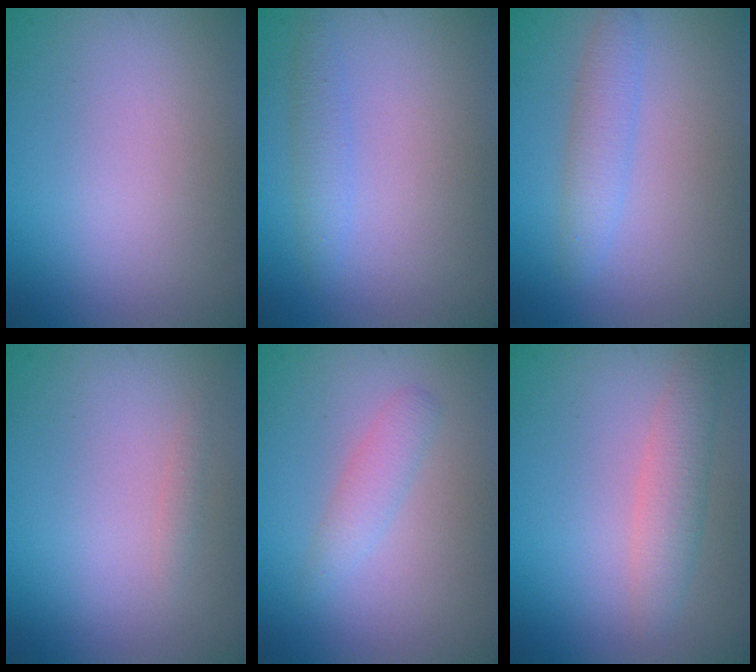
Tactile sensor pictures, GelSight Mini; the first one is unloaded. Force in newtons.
{"total": 1.6, "press": 1.6, "slide": 0.1}
{"total": 2.2, "press": 2.2, "slide": 0.1}
{"total": 0.6, "press": 0.6, "slide": 0.0}
{"total": 1.7, "press": 1.7, "slide": 0.0}
{"total": 2.5, "press": 2.5, "slide": 0.1}